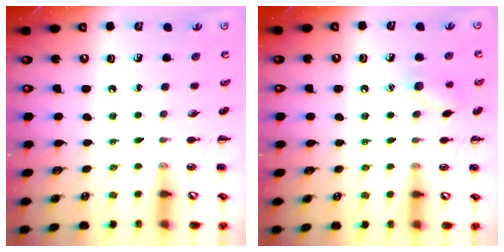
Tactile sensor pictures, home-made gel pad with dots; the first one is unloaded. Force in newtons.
{"total": 7.7, "press": 7.6, "slide": 1.4}